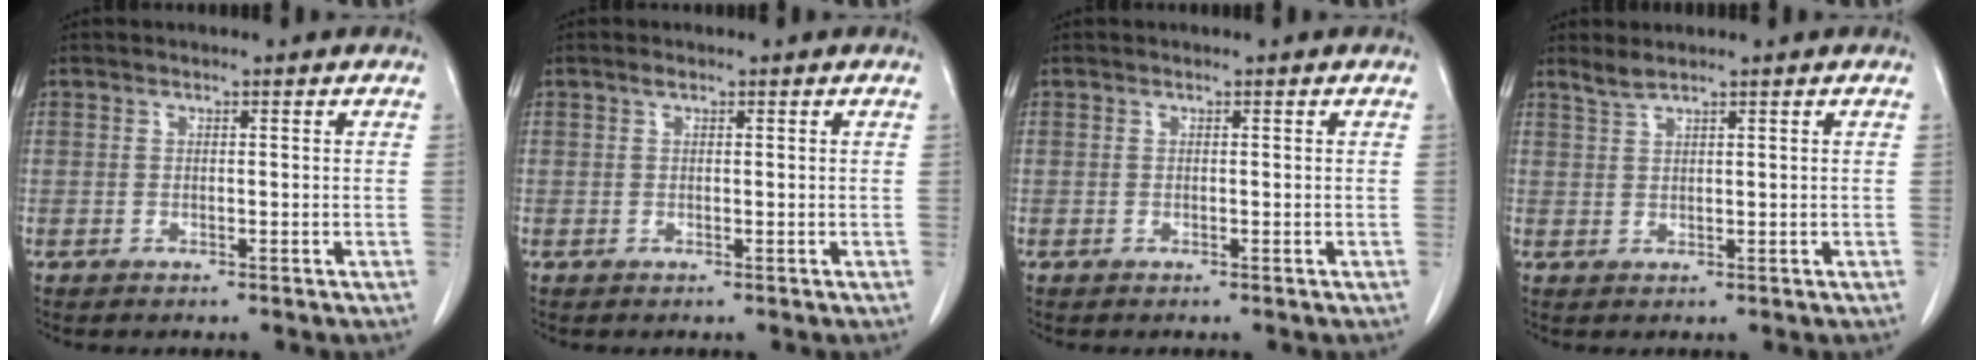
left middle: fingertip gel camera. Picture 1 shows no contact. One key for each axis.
{"total": 0.6, "fx": 0.4, "fy": 0.3, "fz": 0.4, "tx": -0.007, "ty": 0.003, "tz": 0.006}
{"total": 0.0}
{"total": 1.7, "fx": 1.5, "fy": -0.2, "fz": 0.7, "tx": -0.016, "ty": 0.005, "tz": 0.035}